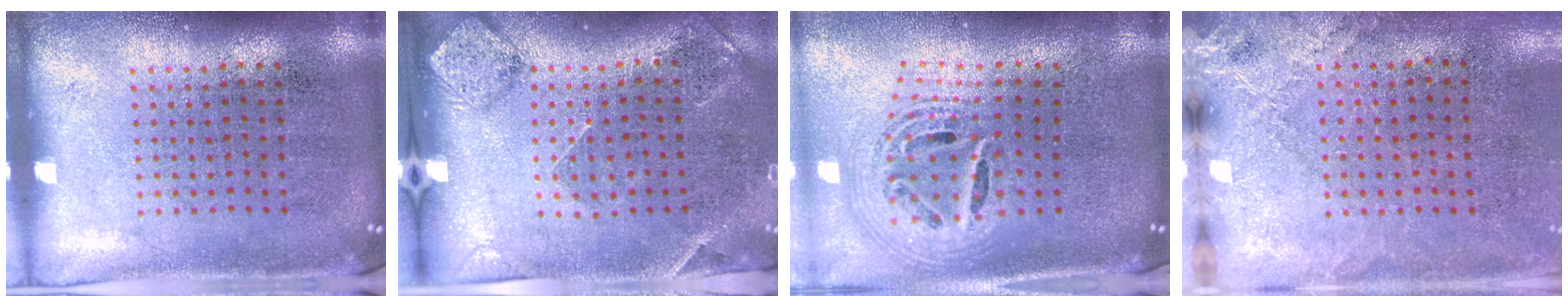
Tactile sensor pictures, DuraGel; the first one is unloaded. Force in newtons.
{"total": 1.5, "press": 1.4, "slide": 0.6}
{"total": 2.7, "press": 1.9, "slide": 1.9}
{"total": 2.5, "press": 2.2, "slide": 1.2}